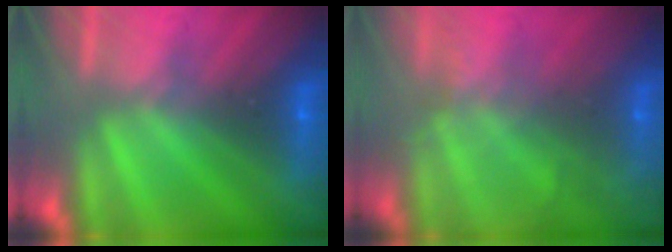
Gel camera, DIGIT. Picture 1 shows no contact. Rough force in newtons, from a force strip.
{"total": 7.3}